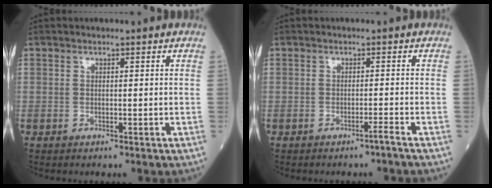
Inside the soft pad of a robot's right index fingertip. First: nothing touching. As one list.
[{"total": 1.3, "force": [-1.0, -0.4, 0.6], "torque": [-0.008, 0.002, -0.018]}]